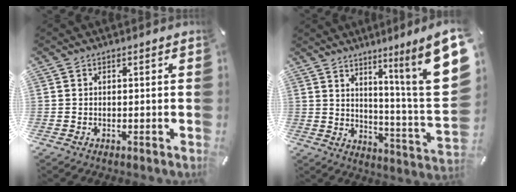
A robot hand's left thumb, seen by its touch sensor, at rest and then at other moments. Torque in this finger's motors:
{"motor_torque": [2.65, 2.36, 1.13, -1.07, 0.21]}